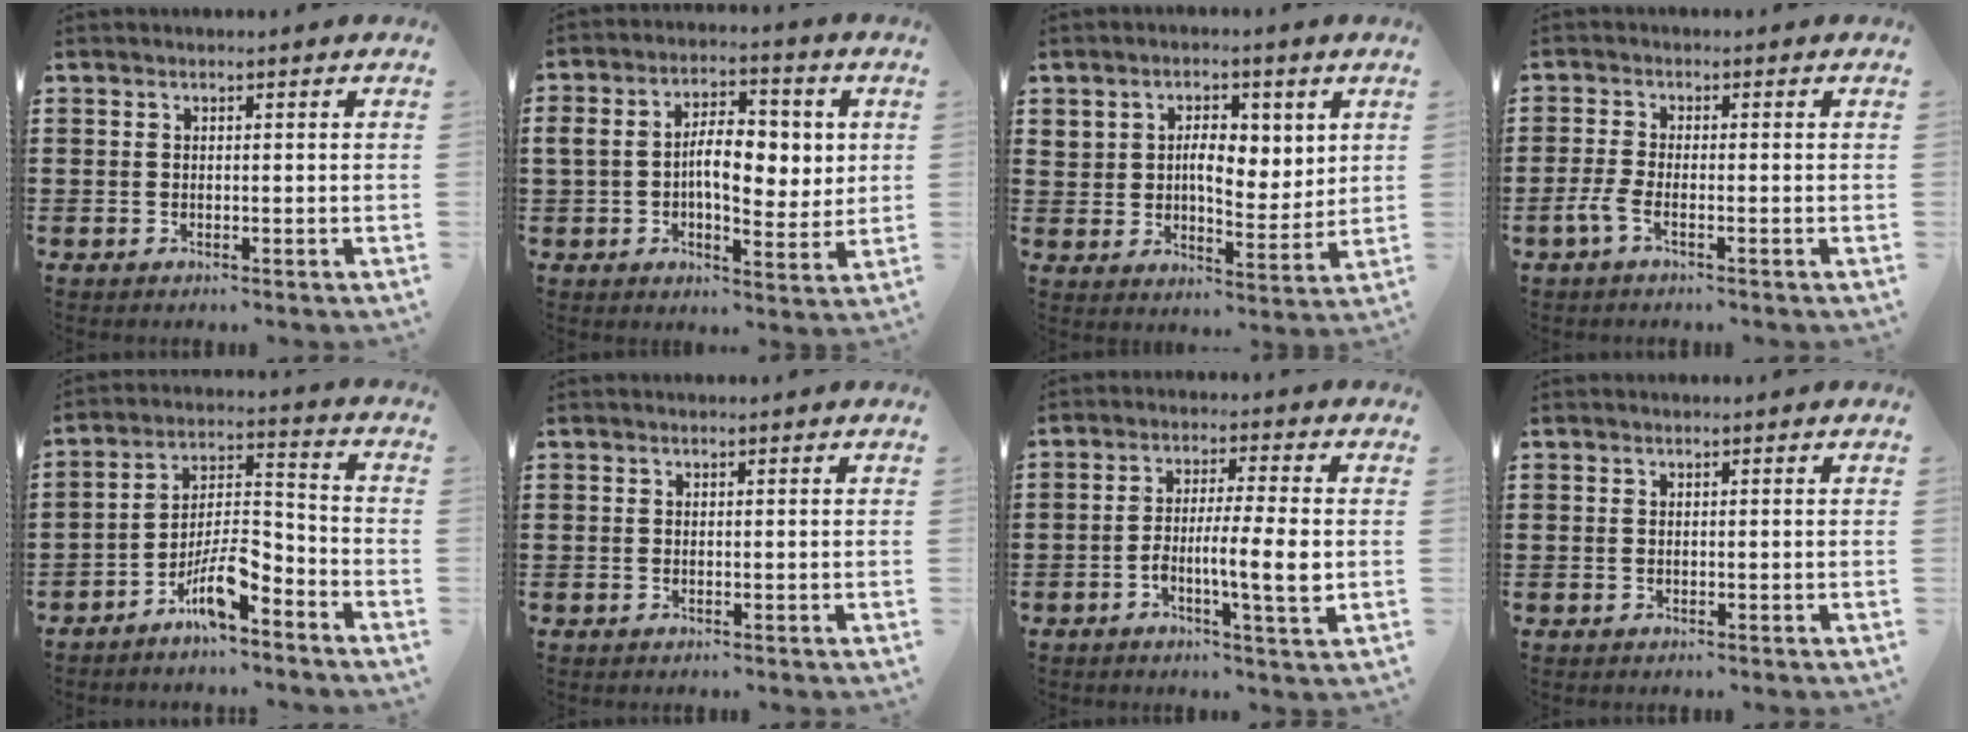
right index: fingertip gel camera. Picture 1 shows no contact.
{"total": 9.0, "force": [1.0, 5.1, 7.3], "torque": [-0.113, 0.004, 0.012]}
{"total": 6.1, "force": [2.5, 3.7, 4.3], "torque": [-0.074, 0.000, 0.037]}
{"total": 2.7, "force": [-1.5, 0.6, 2.1], "torque": [-0.058, -0.007, -0.033]}
{"total": 8.2, "force": [-5.9, 2.1, 5.2], "torque": [-0.110, 0.001, -0.113]}
{"total": 0.0}
{"total": 7.8, "force": [-1.8, 0.9, 7.5], "torque": [-0.135, -0.004, -0.035]}
{"total": 0.0}